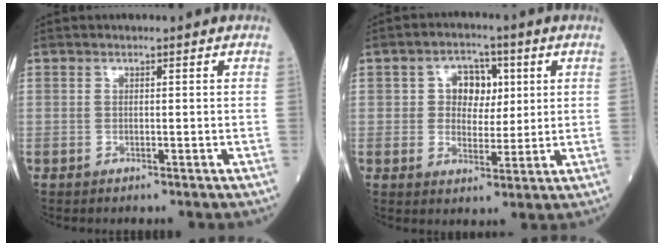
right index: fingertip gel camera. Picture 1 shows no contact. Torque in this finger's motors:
{"motor_torque": [0.07, 0.05, 0.09, 0.03]}